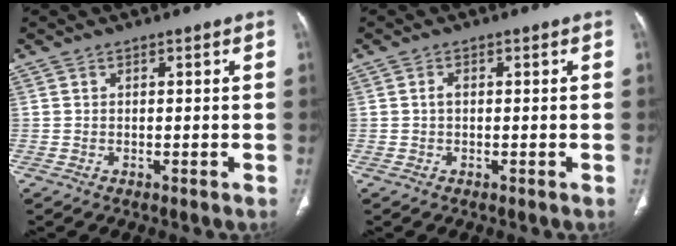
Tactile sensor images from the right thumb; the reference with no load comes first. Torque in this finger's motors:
{"motor_torque": [0.14, 1.23, 0.76, 0.14, 0.06]}